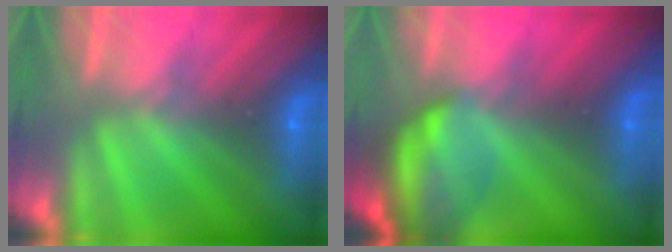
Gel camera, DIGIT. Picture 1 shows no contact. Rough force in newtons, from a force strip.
{"total": 10.8}